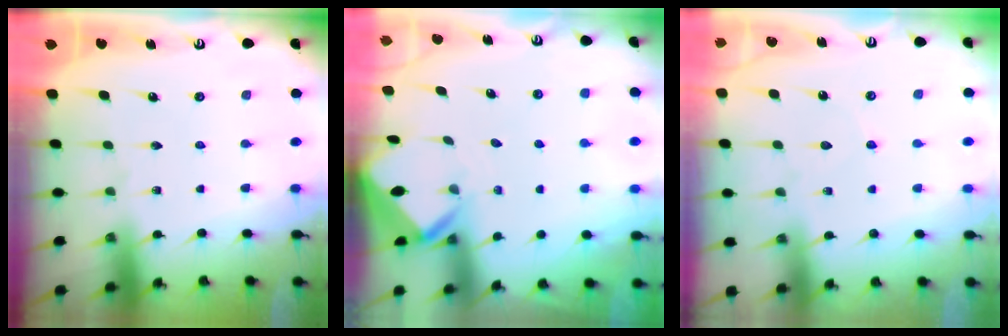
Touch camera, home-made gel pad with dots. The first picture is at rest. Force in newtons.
{"total": 3.0, "press": 3.0, "slide": 0.2}
{"total": 2.3, "press": 2.3, "slide": 0.3}